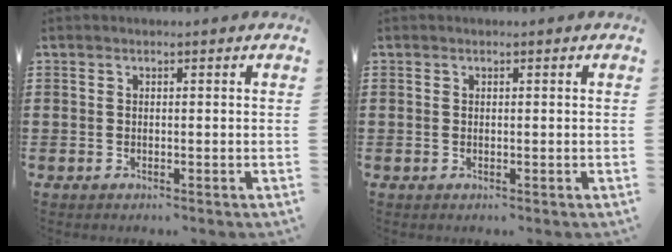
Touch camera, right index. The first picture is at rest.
{"total": 0.0}